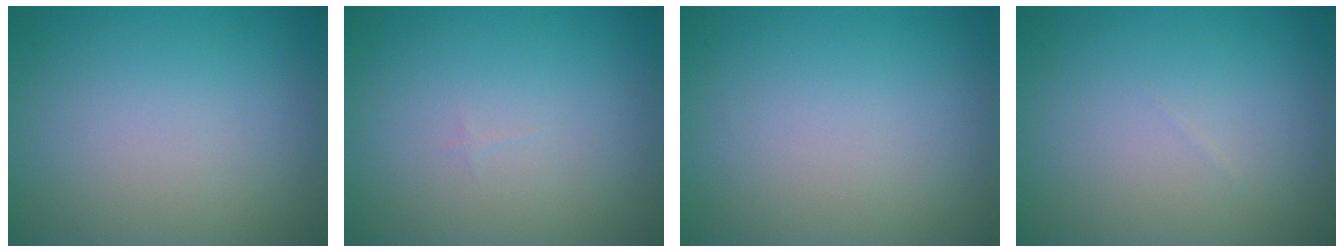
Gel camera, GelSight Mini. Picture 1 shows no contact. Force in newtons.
{"total": 0.0}
{"total": 0.0}
{"total": 0.0}